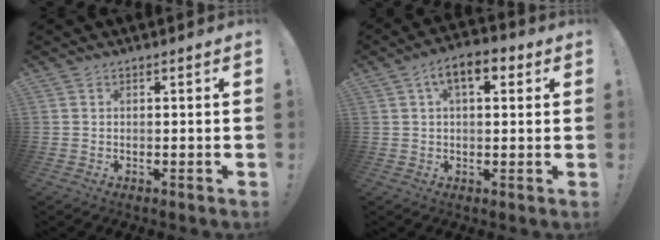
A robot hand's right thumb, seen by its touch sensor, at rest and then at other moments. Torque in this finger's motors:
{"motor_torque": [0.24, 1.59, 0.70, 0.17, 0.02]}